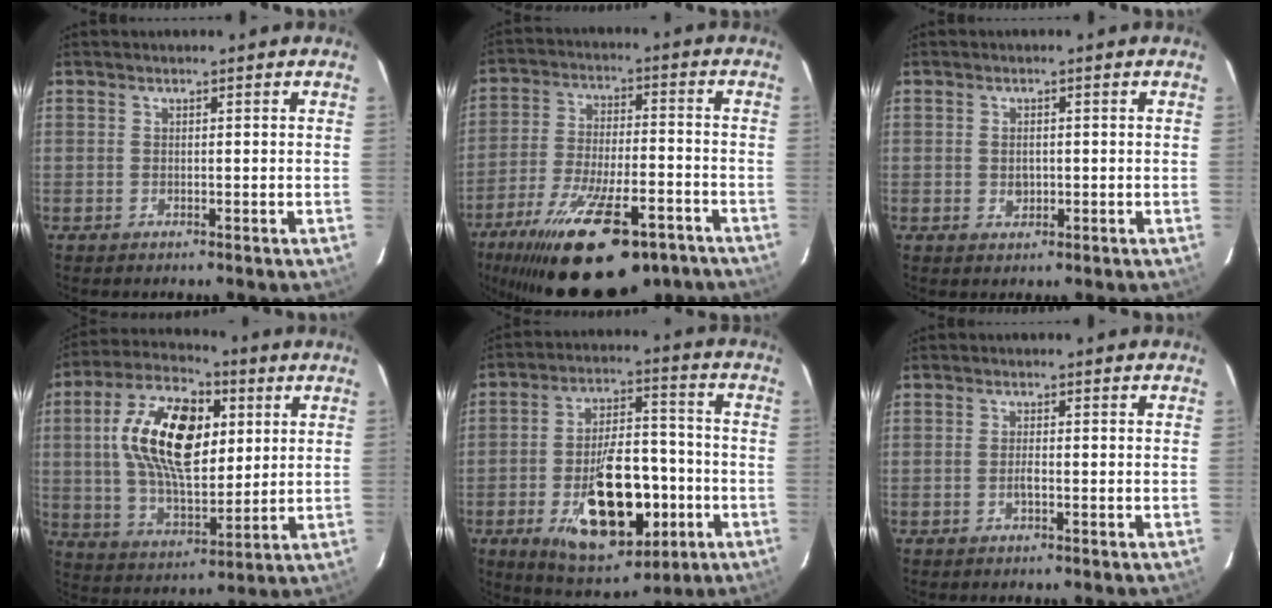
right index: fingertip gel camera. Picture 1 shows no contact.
{"total": 24.5, "force": [-16.8, 8.9, 15.4], "torque": [-0.288, -0.036, -0.254]}
{"total": 2.3, "force": [-0.2, 1.8, 1.4], "torque": [-0.021, 0.001, -0.002]}
{"total": 19.7, "force": [4.7, 10.4, 16.1], "torque": [-0.296, 0.028, 0.087]}
{"total": 19.8, "force": [-6.6, 9.9, 15.9], "torque": [-0.280, 0.007, -0.082]}
{"total": 1.6, "force": [-0.6, 0.4, 1.4], "torque": [-0.027, 0.000, -0.011]}